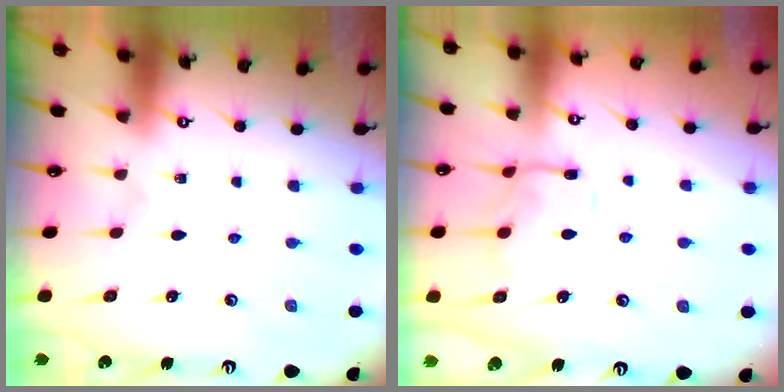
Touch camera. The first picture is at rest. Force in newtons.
{"total": 9.8, "press": 9.8, "slide": 0.6}